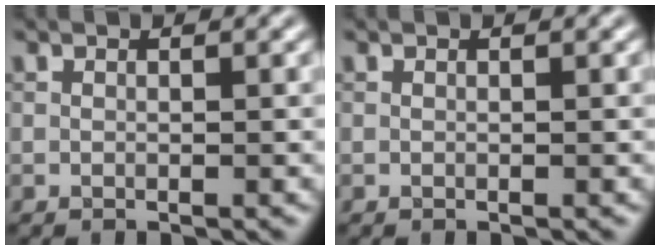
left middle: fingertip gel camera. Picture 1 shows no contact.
{"total": 0.0}